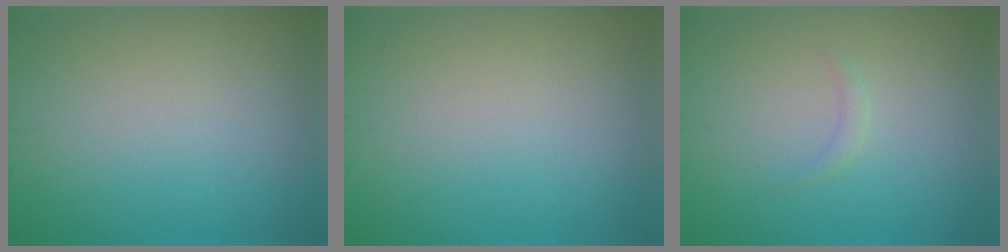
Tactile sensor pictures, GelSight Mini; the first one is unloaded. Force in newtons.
{"total": 0.0}
{"total": 0.7, "press": 0.7, "slide": 0.0}